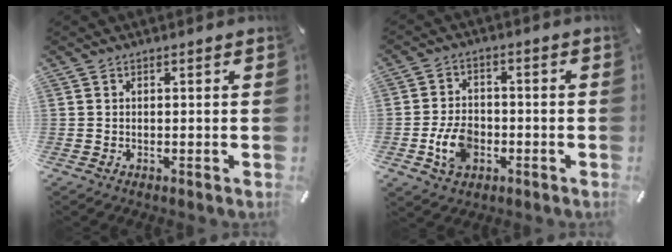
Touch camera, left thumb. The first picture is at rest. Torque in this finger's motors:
{"motor_torque": [0.10, 0.15, 0.19, 0.10, 0.12]}